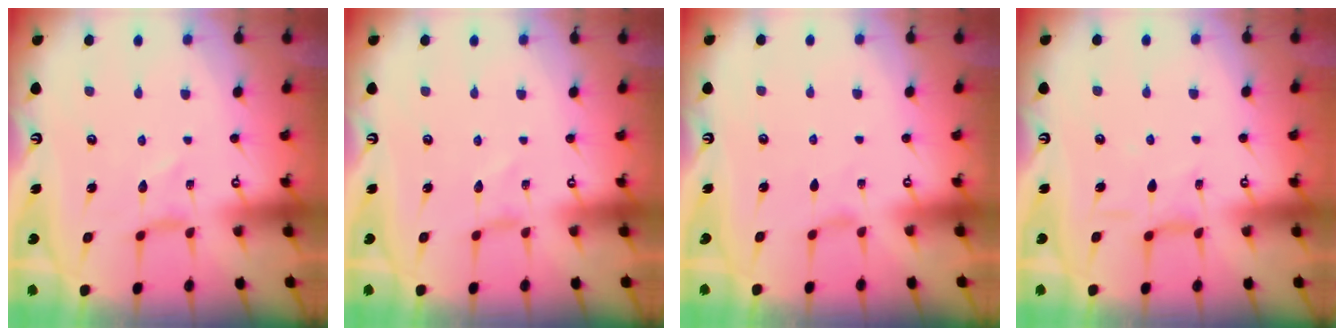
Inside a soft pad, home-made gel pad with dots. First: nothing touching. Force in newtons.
{"total": 0.0}
{"total": 1.1, "press": 1.1, "slide": 0.2}
{"total": 6.7, "press": 6.7, "slide": 0.5}